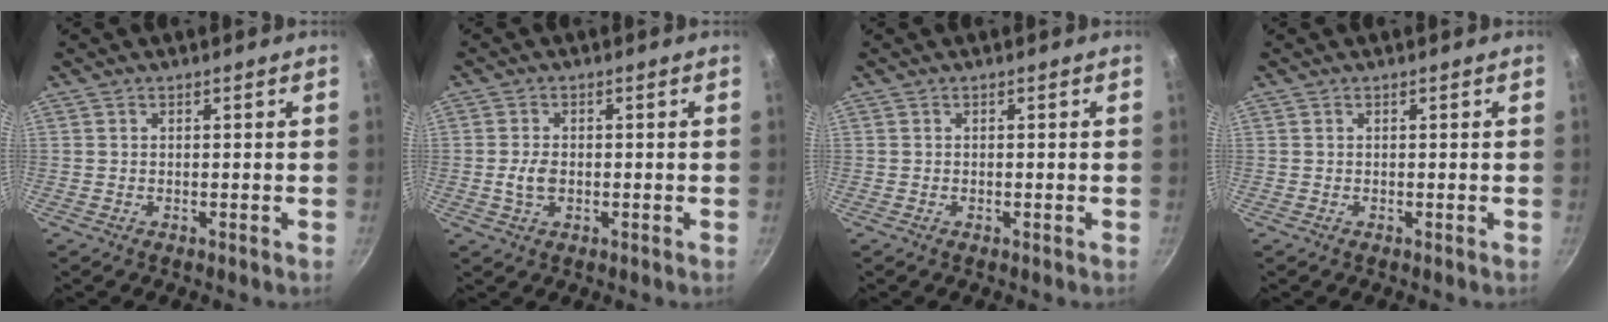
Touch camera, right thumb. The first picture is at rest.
{"total": 3.5, "force": [-0.5, 2.3, 2.6], "torque": [-0.048, 0.005, -0.010]}
{"total": 0.0}
{"total": 0.0}